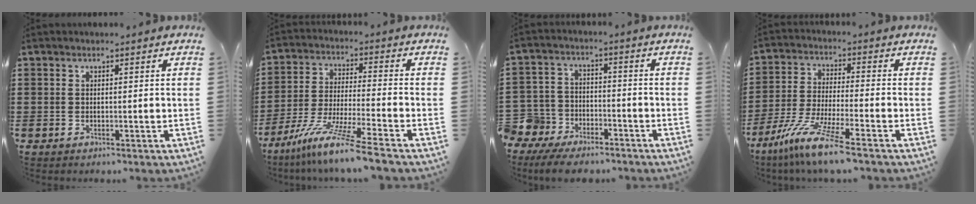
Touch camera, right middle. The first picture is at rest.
{"total": 10.1, "force": [-8.3, -0.8, 5.7], "torque": [-0.116, -0.007, -0.168]}
{"total": 8.0, "force": [-7.0, 3.7, 1.0], "torque": [-0.044, 0.024, -0.145]}
{"total": 9.5, "force": [-7.2, 0.0, 6.2], "torque": [-0.135, -0.012, -0.146]}